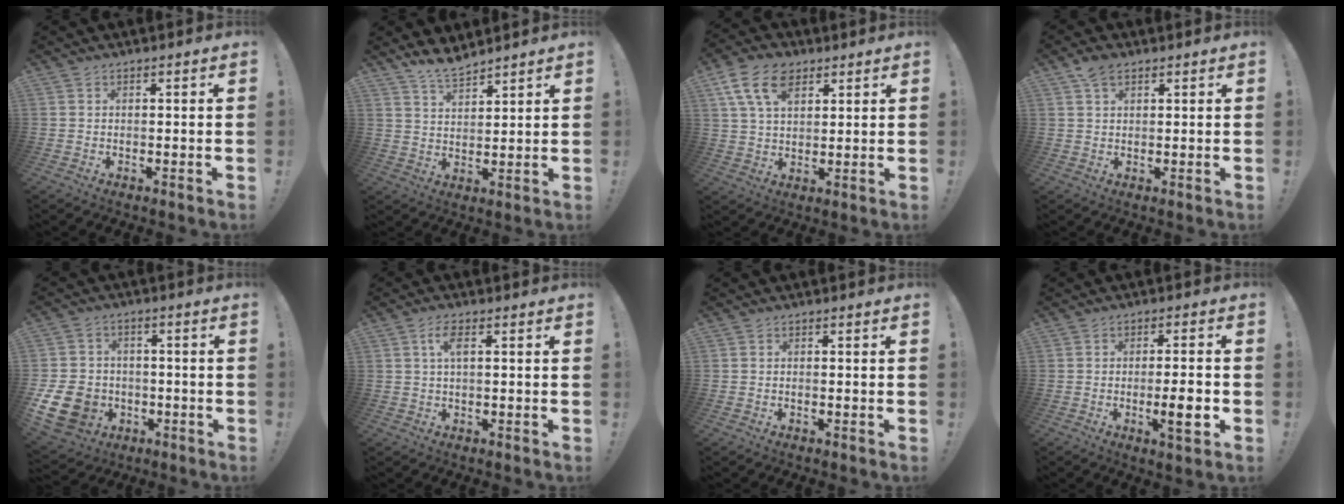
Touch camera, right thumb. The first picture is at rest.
{"total": 6.8, "force": [6.1, 1.9, 2.2], "torque": [-0.050, -0.032, 0.115]}
{"total": 12.8, "force": [6.3, 8.1, 7.7], "torque": [-0.137, -0.014, 0.118]}
{"total": 4.1, "force": [2.4, 2.2, 2.4], "torque": [-0.035, -0.008, 0.043]}
{"total": 13.9, "force": [-4.2, 11.6, 6.3], "torque": [-0.139, 0.023, -0.071]}
{"total": 3.7, "force": [1.0, 1.3, 3.3], "torque": [-0.065, 0.006, 0.016]}
{"total": 0.6, "force": [-0.6, 0.0, 0.2], "torque": [-0.010, 0.001, -0.009]}
{"total": 8.2, "force": [-2.4, 1.0, 7.8], "torque": [-0.111, 0.000, -0.040]}